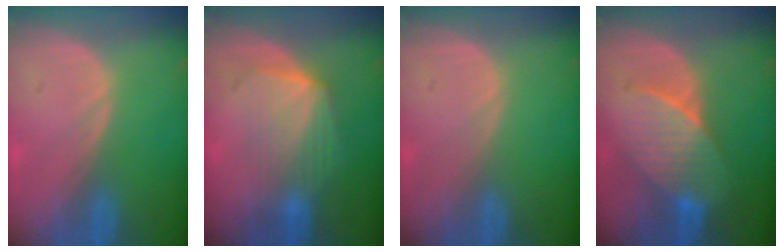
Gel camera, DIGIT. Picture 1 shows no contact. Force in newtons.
{"total": 7.2, "press": 6.5, "slide": 3.0}
{"total": 0.0}
{"total": 7.1, "press": 6.9, "slide": 1.4}